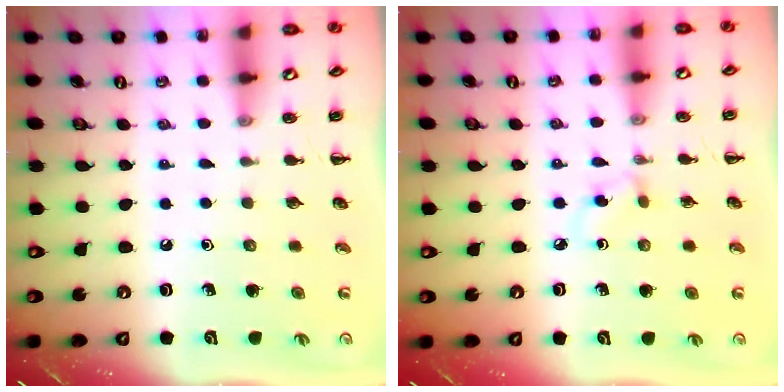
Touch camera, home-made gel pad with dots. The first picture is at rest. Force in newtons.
{"total": 3.0, "press": 2.7, "slide": 1.4}